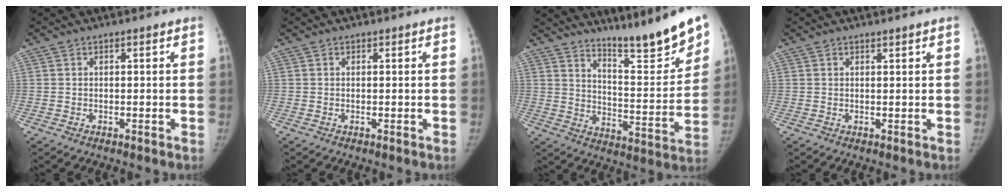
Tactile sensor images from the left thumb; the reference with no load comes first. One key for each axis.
{"total": 0.0}
{"total": 18.2, "fx": 13.8, "fy": 3.5, "fz": 11.3, "tx": -0.120, "ty": -0.101, "tz": 0.214}
{"total": 0.6, "fx": 0.6, "fy": -0.1, "fz": 0.3, "tx": -0.006, "ty": -0.004, "tz": 0.013}